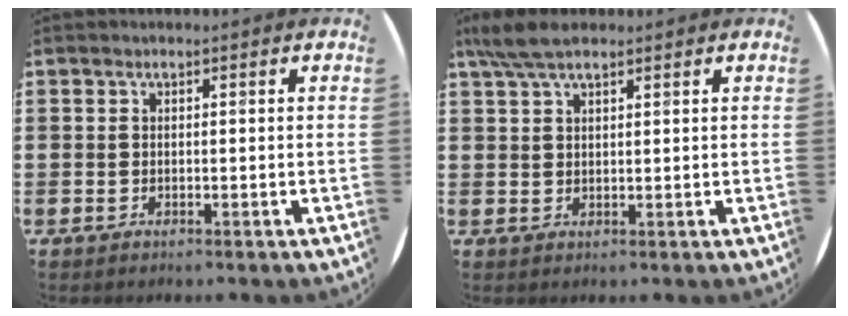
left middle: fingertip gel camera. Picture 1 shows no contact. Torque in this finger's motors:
{"motor_torque": [0.87, -0.57, 0.12, 0.02]}